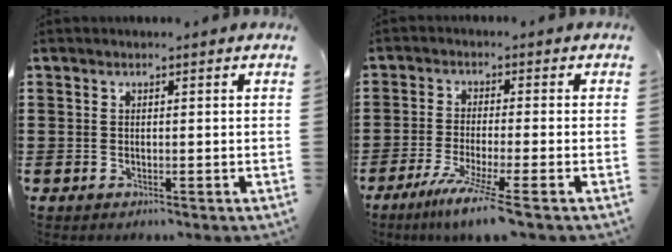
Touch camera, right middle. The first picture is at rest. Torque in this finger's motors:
{"motor_torque": [1.68, -0.46, 0.55, 0.21]}